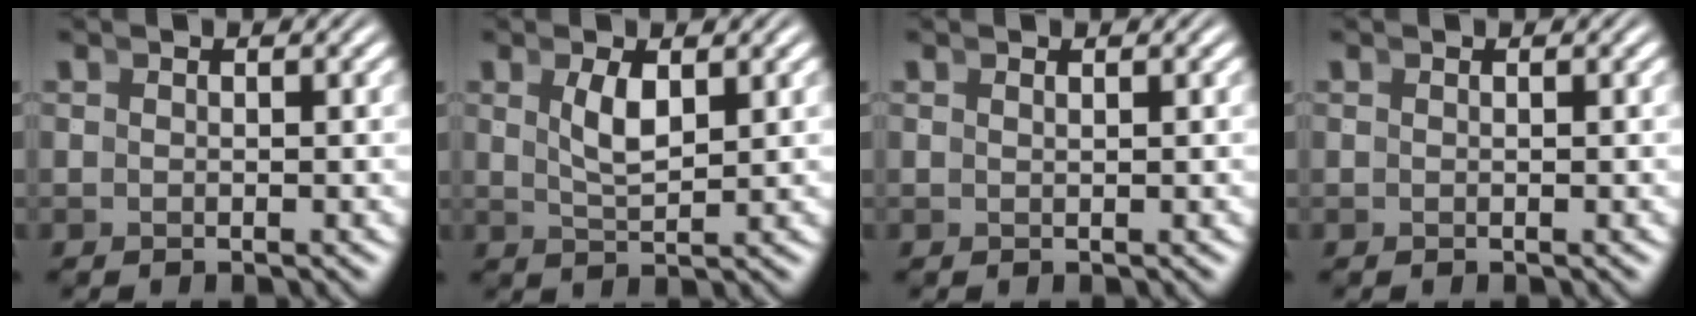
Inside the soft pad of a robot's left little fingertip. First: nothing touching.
{"total": 2.0, "force": [0.6, 0.1, 1.9], "torque": [-0.032, -0.003, 0.017]}
{"total": 0.6, "force": [0.4, -0.4, 0.0], "torque": [0.008, 0.004, 0.008]}
{"total": 0.0}